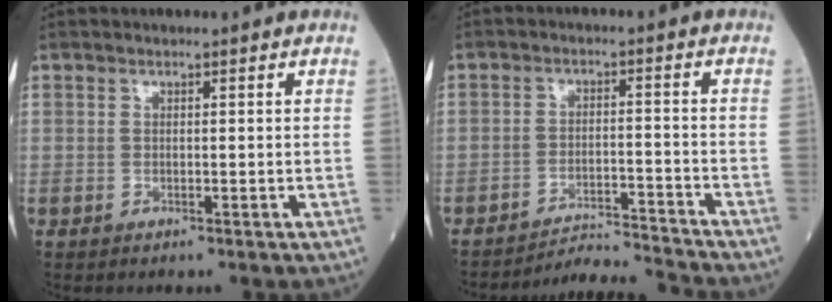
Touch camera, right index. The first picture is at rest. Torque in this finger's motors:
{"motor_torque": [0.13, -0.37, 0.01, 0.00]}